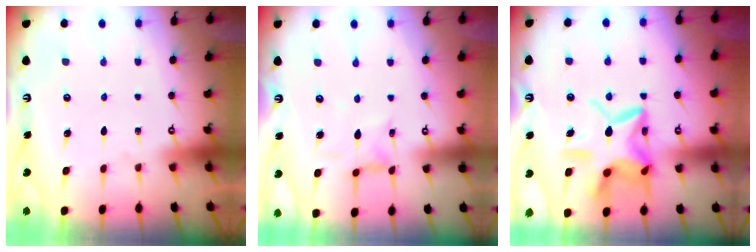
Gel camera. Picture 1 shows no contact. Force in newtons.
{"total": 2.0, "press": 2.0, "slide": 0.3}
{"total": 15.2, "press": 15.1, "slide": 1.1}